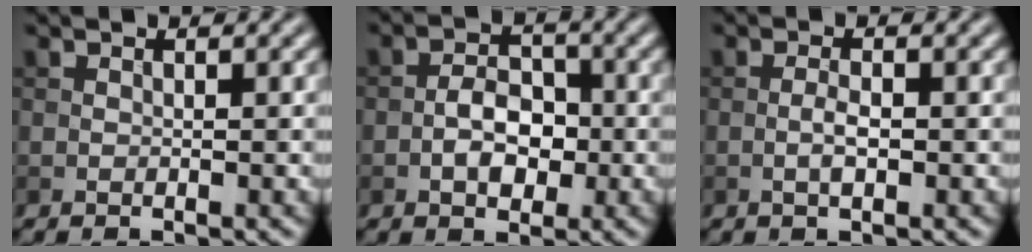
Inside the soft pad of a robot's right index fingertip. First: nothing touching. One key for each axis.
{"total": 3.4, "fx": -1.1, "fy": 2.1, "fz": 2.5, "tx": -0.037, "ty": 0.009, "tz": -0.019}
{"total": 1.6, "fx": -0.4, "fy": 0.4, "fz": 1.5, "tx": -0.031, "ty": 0.002, "tz": -0.010}